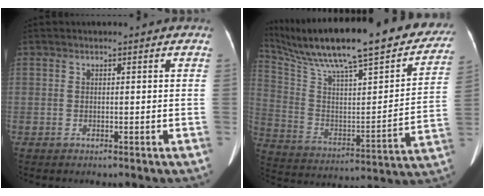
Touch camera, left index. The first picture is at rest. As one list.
[{"total": 34.0, "force": [27.7, 6.3, 18.6], "torque": [-0.319, -0.026, 0.396]}]